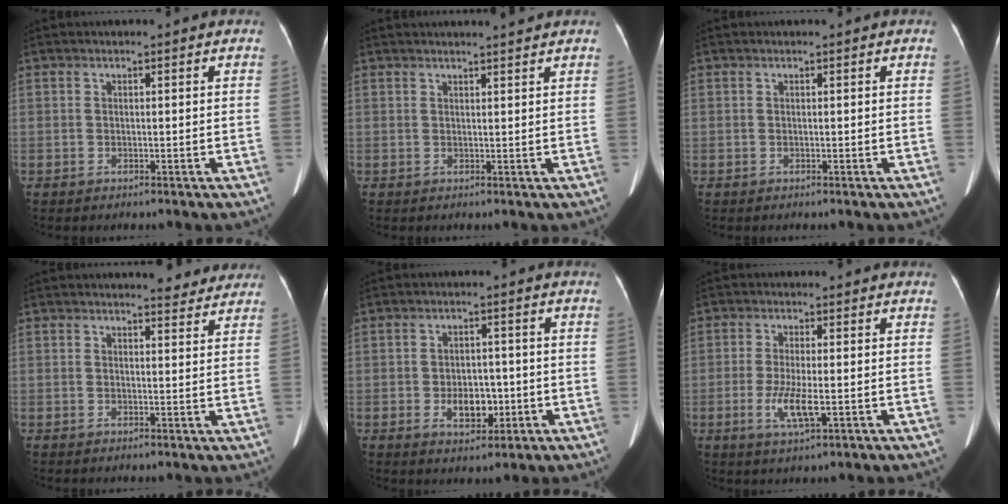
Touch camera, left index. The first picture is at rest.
{"total": 3.8, "force": [3.5, -0.5, 1.4], "torque": [-0.018, 0.010, 0.042]}
{"total": 0.0}
{"total": 4.5, "force": [4.2, 1.0, 1.1], "torque": [-0.010, -0.002, 0.040]}
{"total": 5.2, "force": [-1.4, 3.4, 3.8], "torque": [-0.061, 0.005, -0.014]}
{"total": 5.0, "force": [-1.3, 1.0, 4.8], "torque": [-0.102, -0.009, -0.020]}